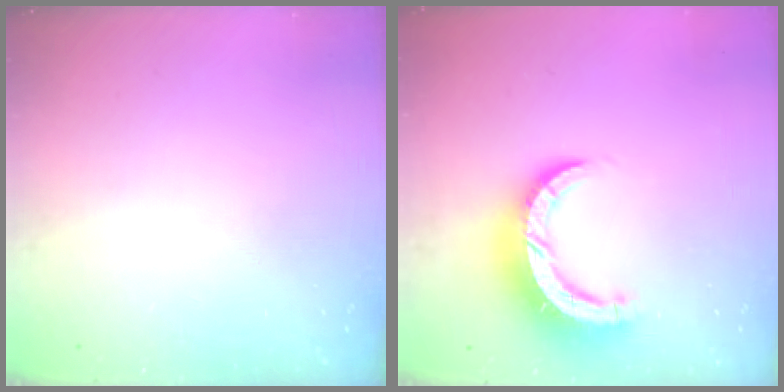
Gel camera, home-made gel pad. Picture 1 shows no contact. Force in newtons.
{"total": 10.6, "press": 10.5, "slide": 1.1}